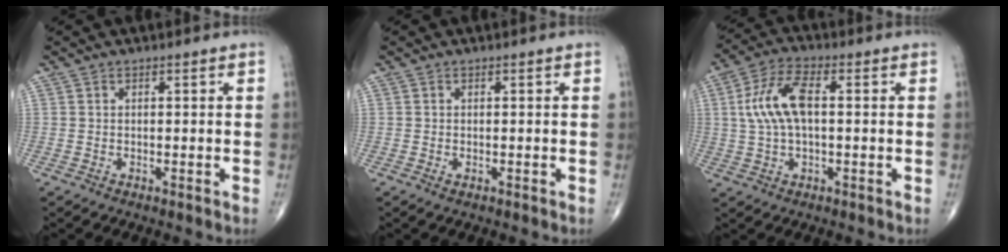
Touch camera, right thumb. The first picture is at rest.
{"total": 0.6, "force": [-0.2, 0.3, 0.5], "torque": [-0.007, 0.000, -0.003]}
{"total": 9.9, "force": [1.1, 4.6, 8.8], "torque": [-0.186, 0.023, 0.019]}